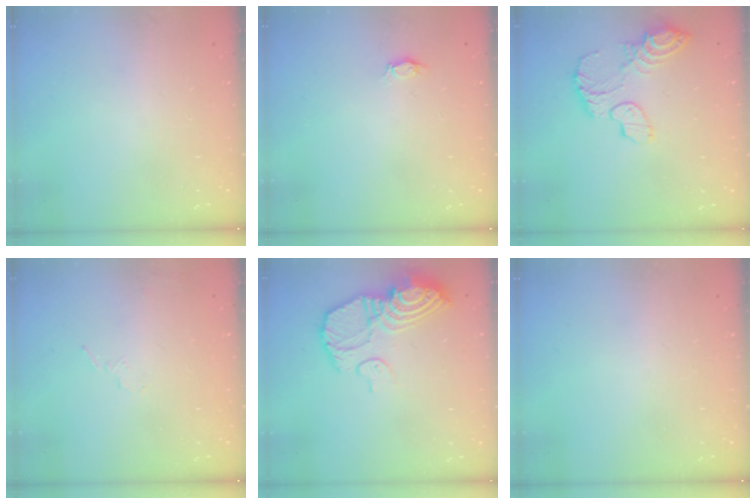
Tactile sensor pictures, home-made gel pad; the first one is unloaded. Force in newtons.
{"total": 3.0, "press": 2.9, "slide": 0.3}
{"total": 12.2, "press": 12.1, "slide": 1.1}
{"total": 4.3, "press": 3.9, "slide": 1.8}
{"total": 15.7, "press": 15.6, "slide": 1.7}
{"total": 0.0}